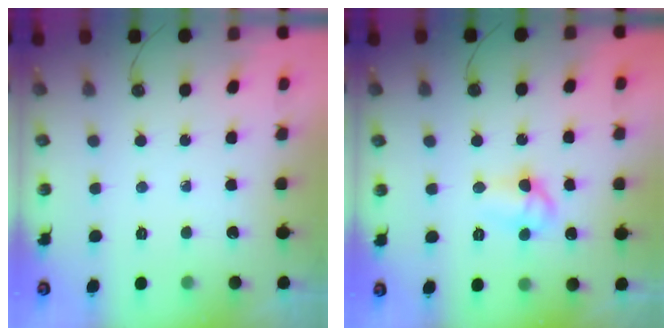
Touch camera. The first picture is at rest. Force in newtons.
{"total": 8.2, "press": 8.2, "slide": 0.9}